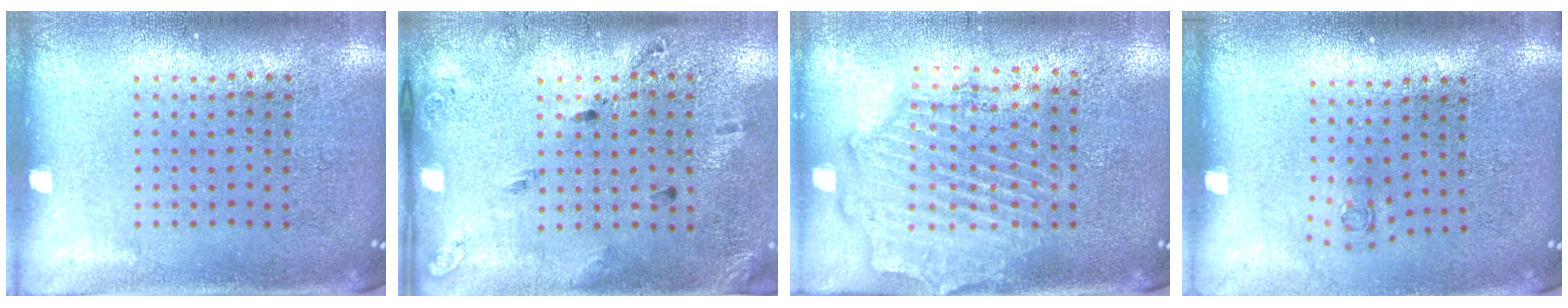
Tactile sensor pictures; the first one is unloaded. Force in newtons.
{"total": 1.8, "press": 1.1, "slide": 1.5}
{"total": 1.9, "press": 1.7, "slide": 0.7}
{"total": 0.7, "press": 0.3, "slide": 0.7}